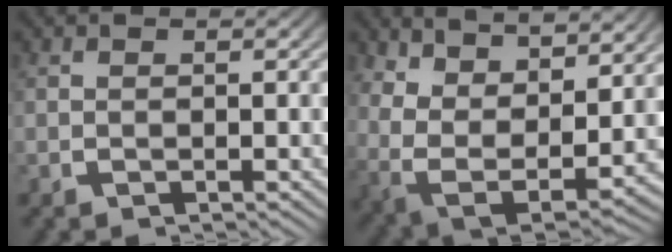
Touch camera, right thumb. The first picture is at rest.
{"total": 11.6, "force": [0.7, 8.3, 8.1], "torque": [-0.198, -0.062, 0.035]}